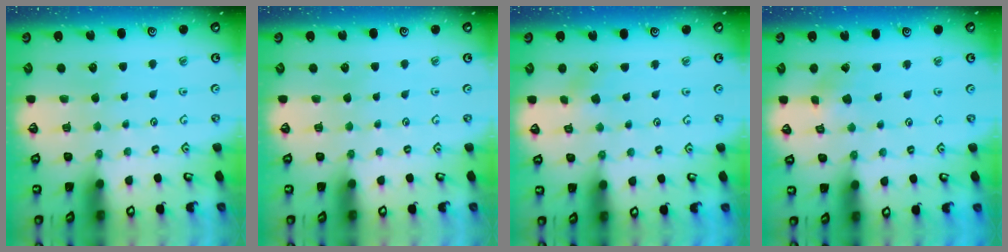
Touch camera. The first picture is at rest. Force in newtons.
{"total": 0.0}
{"total": 1.8, "press": 1.7, "slide": 0.6}
{"total": 2.3, "press": 2.3, "slide": 0.1}